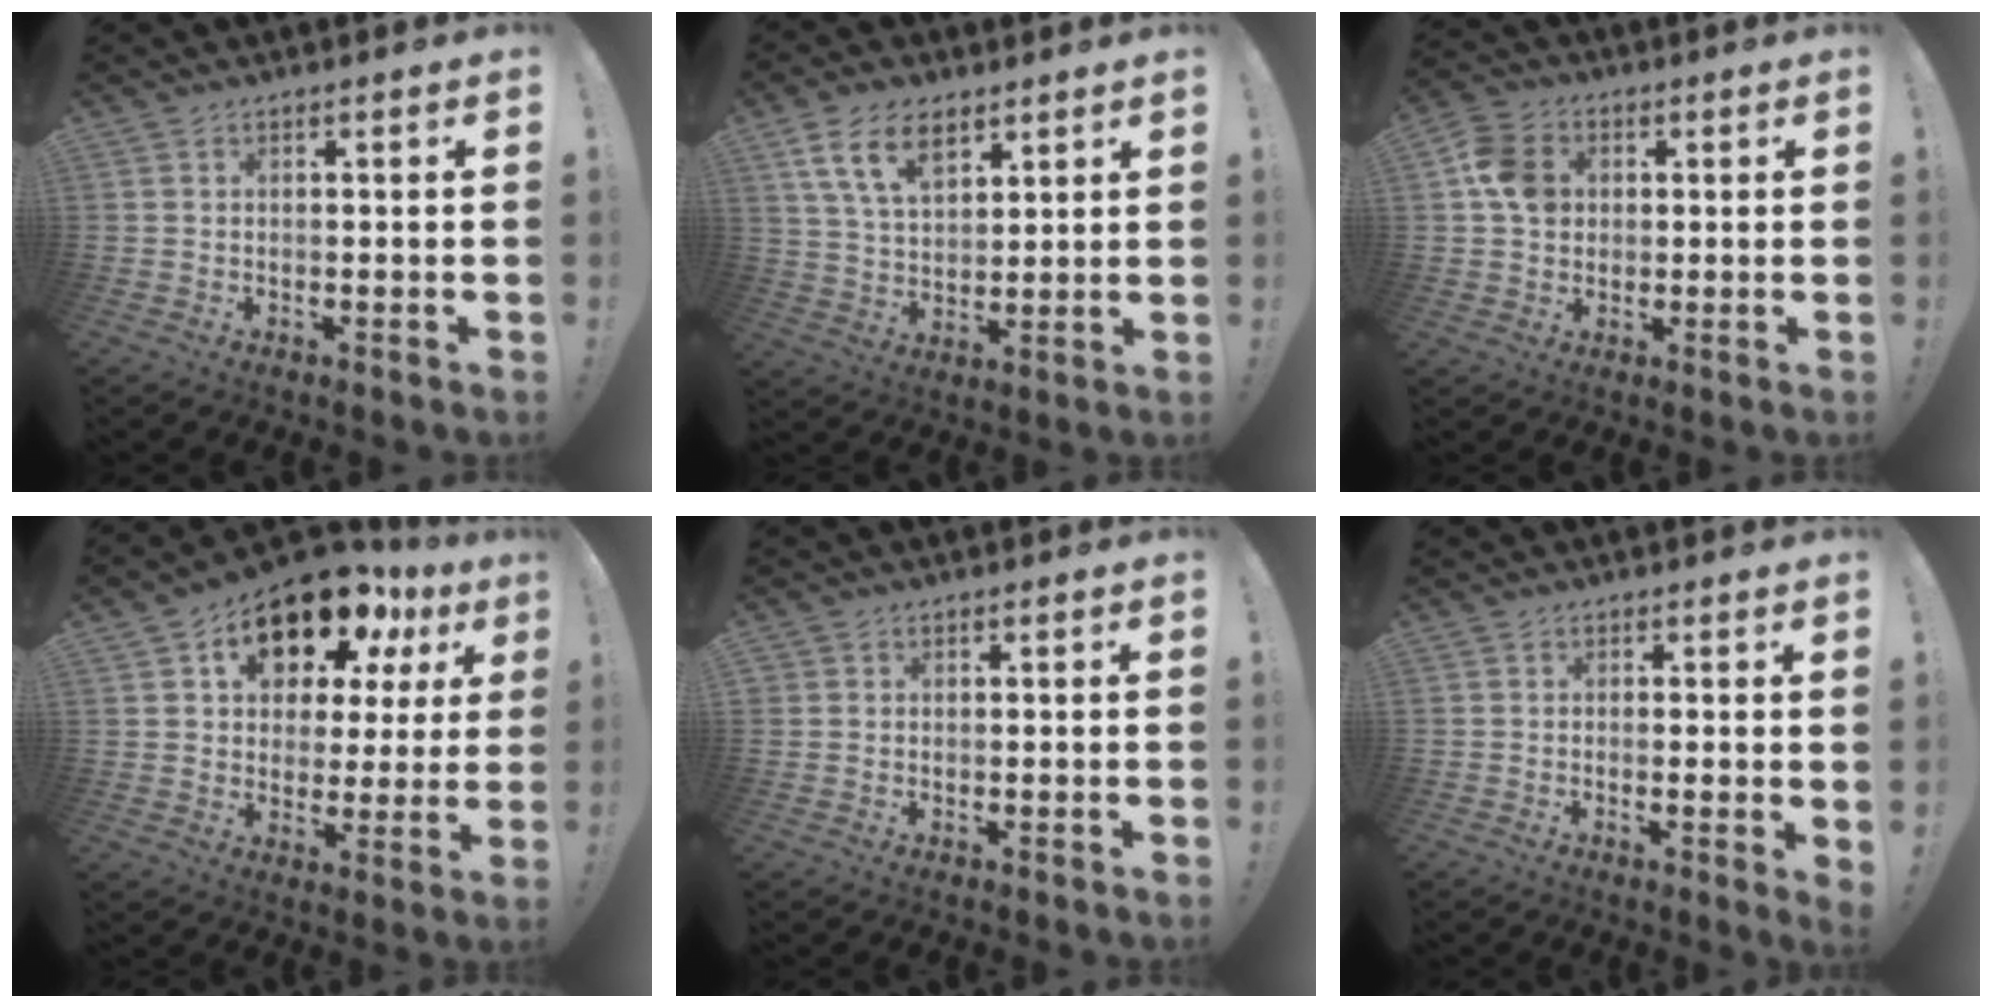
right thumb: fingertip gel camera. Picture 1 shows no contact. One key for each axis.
{"total": 12.2, "fx": 7.4, "fy": 7.0, "fz": 6.7, "tx": -0.125, "ty": -0.018, "tz": 0.143}
{"total": 9.6, "fx": 1.4, "fy": 8.0, "fz": 5.0, "tx": -0.066, "ty": 0.008, "tz": 0.030}
{"total": 15.5, "fx": 9.5, "fy": 8.4, "fz": 8.9, "tx": -0.135, "ty": -0.064, "tz": 0.164}
{"total": 1.2, "fx": 0.6, "fy": 1.0, "fz": 0.2, "tx": -0.001, "ty": 0.000, "tz": 0.011}
{"total": 2.2, "fx": 0.8, "fy": -0.4, "fz": 2.0, "tx": -0.025, "ty": -0.011, "tz": 0.011}